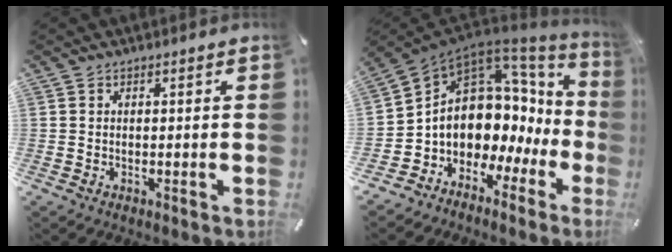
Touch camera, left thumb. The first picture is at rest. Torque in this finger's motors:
{"motor_torque": [0.76, 1.44, 1.07, 1.08, 0.16]}